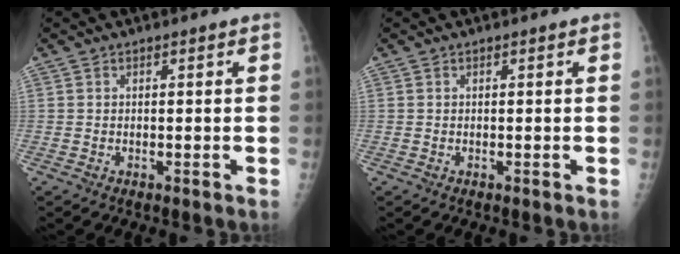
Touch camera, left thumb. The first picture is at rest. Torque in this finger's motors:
{"motor_torque": [-0.01, 0.01, 0.01, 0.01, 0.03]}